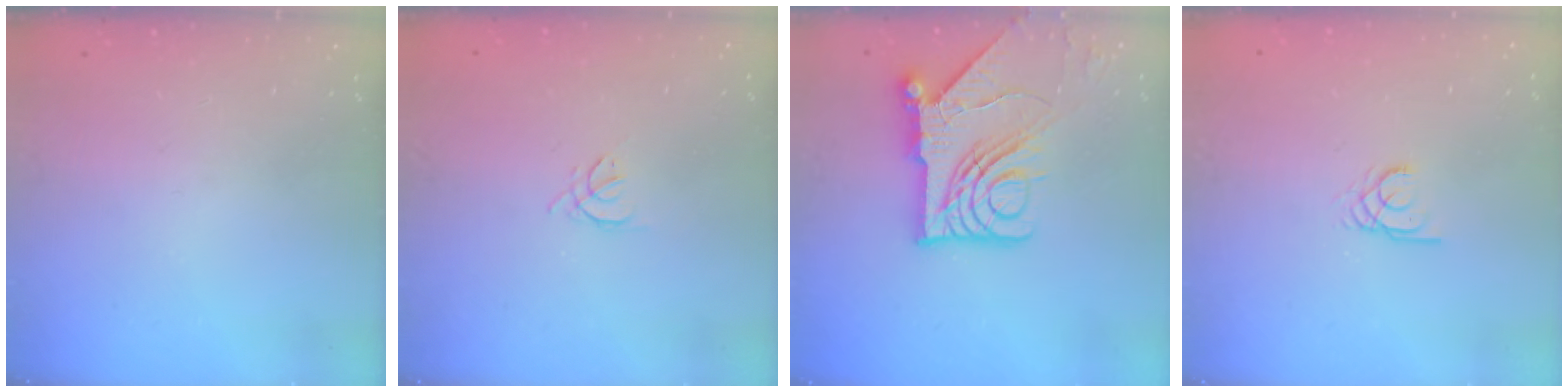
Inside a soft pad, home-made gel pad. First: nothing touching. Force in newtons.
{"total": 1.5, "press": 1.4, "slide": 0.6}
{"total": 13.8, "press": 13.7, "slide": 1.8}
{"total": 2.0, "press": 2.0, "slide": 0.2}